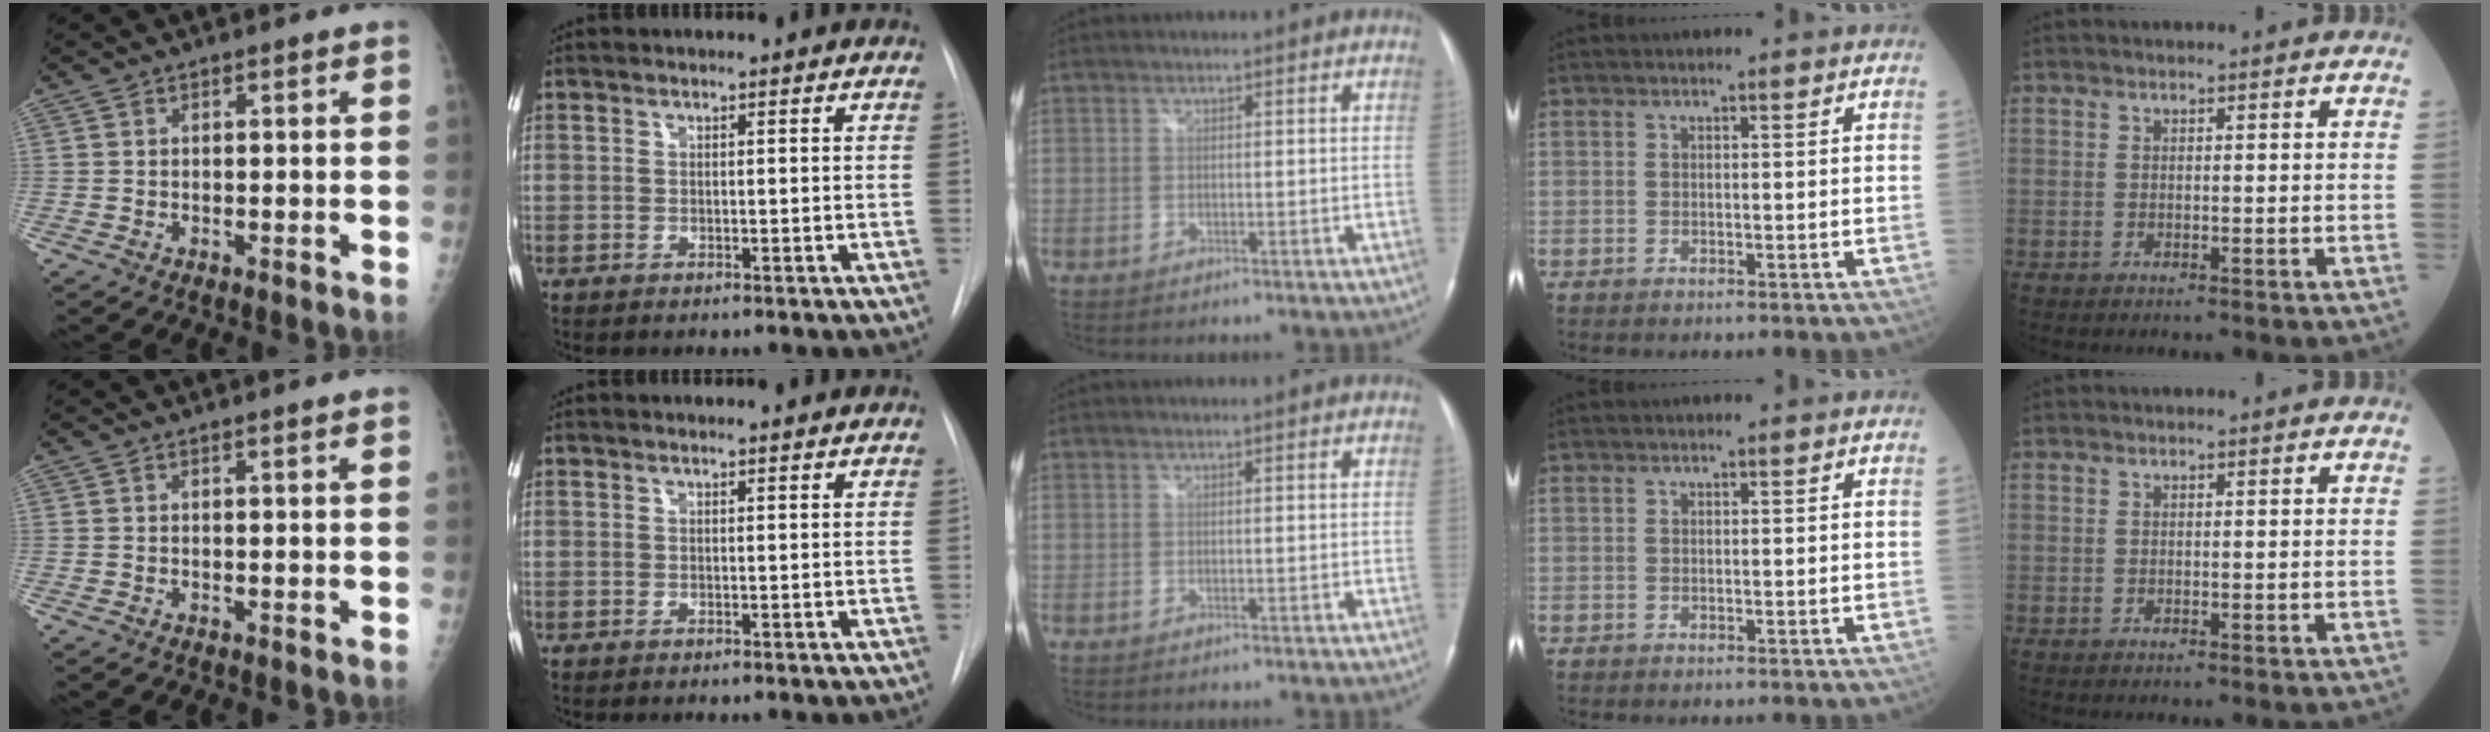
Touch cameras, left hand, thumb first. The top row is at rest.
{"thumb": {"total": 0.9, "force": [0.7, -0.1, 0.5], "torque": [-0.009, 0.001, 0.012]}, "index": {"total": 1.6, "force": [1.6, 0.0, 0.1], "torque": [-0.009, 0.003, 0.015]}}